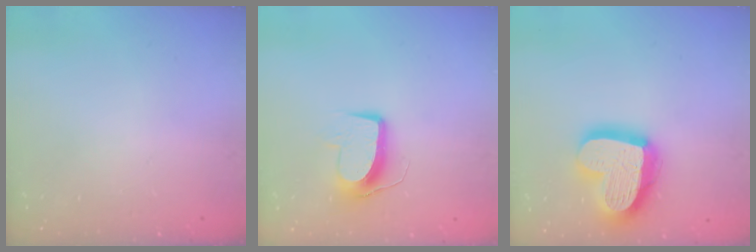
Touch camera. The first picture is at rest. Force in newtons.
{"total": 9.7, "press": 9.7, "slide": 0.6}
{"total": 21.6, "press": 21.5, "slide": 1.9}